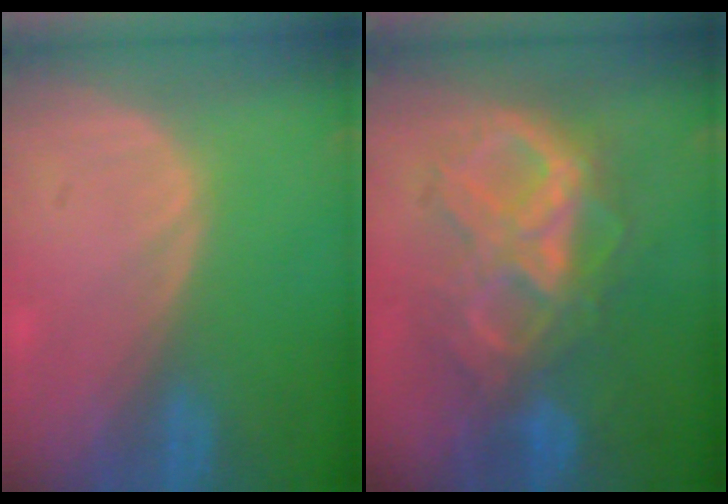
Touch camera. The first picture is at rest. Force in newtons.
{"total": 10.0, "press": 9.9, "slide": 1.0}